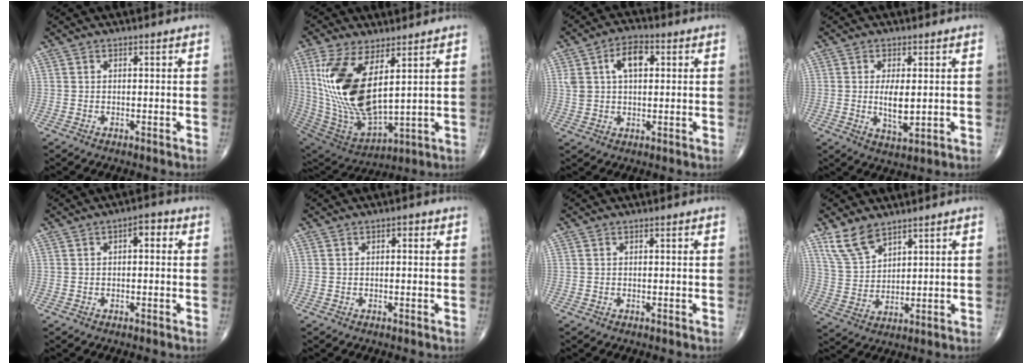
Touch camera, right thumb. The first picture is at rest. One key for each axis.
{"total": 19.1, "fx": 5.6, "fy": 8.3, "fz": 16.3, "tx": -0.332, "ty": -0.033, "tz": 0.125}
{"total": 8.1, "fx": 2.3, "fy": 4.6, "fz": 6.2, "tx": -0.102, "ty": 0.011, "tz": 0.040}
{"total": 5.6, "fx": 0.2, "fy": 2.1, "fz": 5.2, "tx": -0.093, "ty": -0.015, "tz": 0.010}
{"total": 3.1, "fx": 0.7, "fy": 1.5, "fz": 2.7, "tx": -0.031, "ty": 0.010, "tz": 0.002}
{"total": 1.2, "fx": 0.4, "fy": 0.6, "fz": 1.0, "tx": -0.011, "ty": 0.002, "tz": 0.001}
{"total": 0.0}
{"total": 7.8, "fx": 5.7, "fy": 3.7, "fz": 3.8, "tx": -0.063, "ty": -0.025, "tz": 0.123}